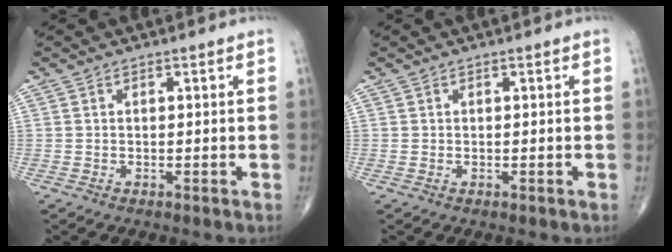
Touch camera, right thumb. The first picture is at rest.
{"total": 0.0}